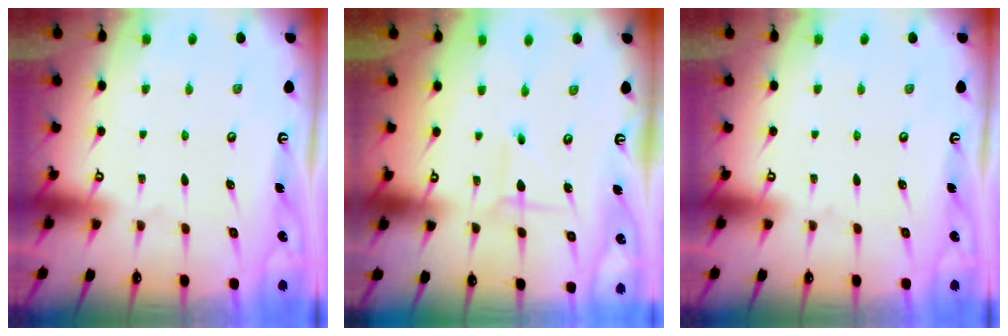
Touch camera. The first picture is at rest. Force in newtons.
{"total": 0.9, "press": 0.9, "slide": 0.0}
{"total": 0.0}